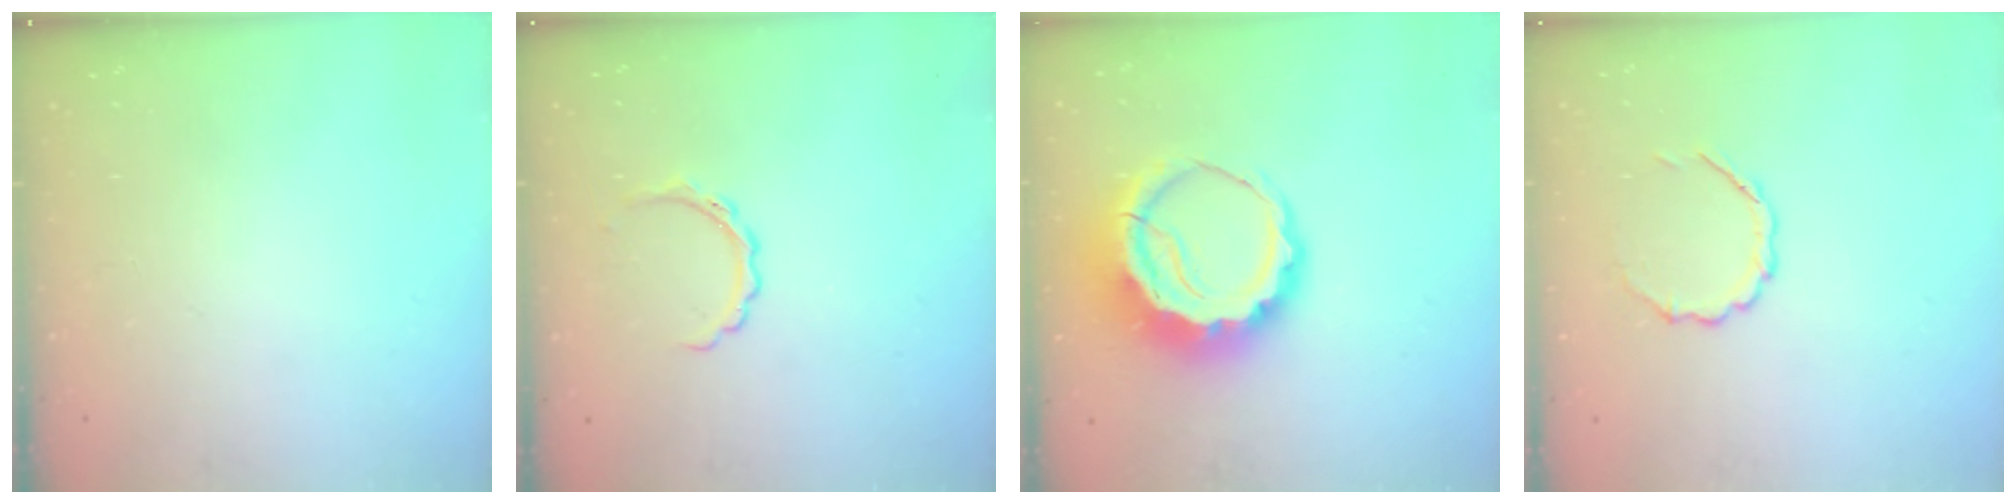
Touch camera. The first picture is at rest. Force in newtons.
{"total": 4.3, "press": 4.2, "slide": 0.9}
{"total": 10.2, "press": 10.1, "slide": 1.7}
{"total": 4.5, "press": 4.3, "slide": 1.4}